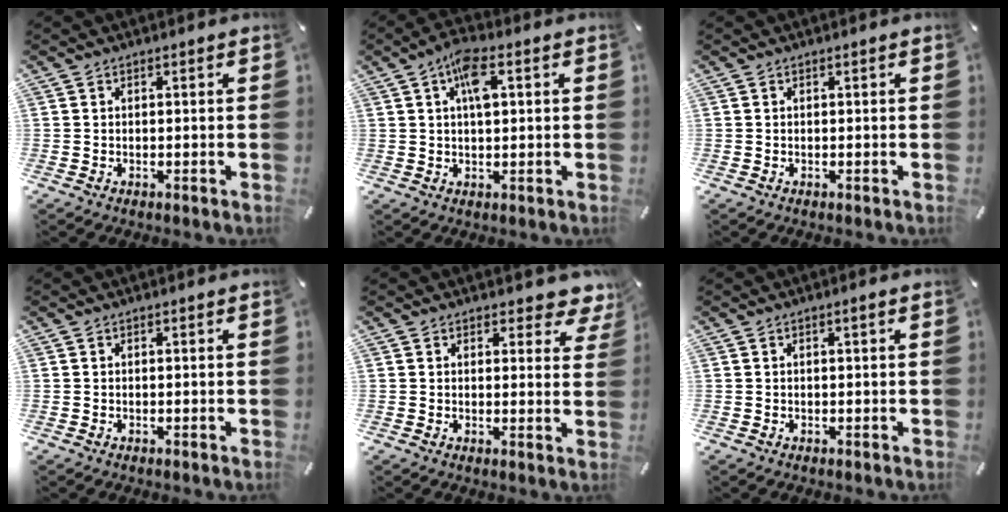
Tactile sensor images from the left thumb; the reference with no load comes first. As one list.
[{"total": 7.1, "force": [2.2, 2.9, 6.0], "torque": [-0.108, 0.005, 0.034]}, {"total": 0.0}, {"total": 0.0}, {"total": 4.5, "force": [3.3, 2.5, 1.8], "torque": [-0.004, -0.022, 0.053]}, {"total": 1.0, "force": [0.2, 0.1, 1.0], "torque": [-0.017, 0.002, 0.003]}]